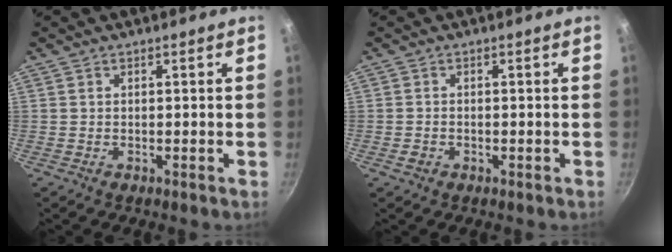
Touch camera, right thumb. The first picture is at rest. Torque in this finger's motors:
{"motor_torque": [0.15, -0.05, -0.01, -0.36, 0.01]}